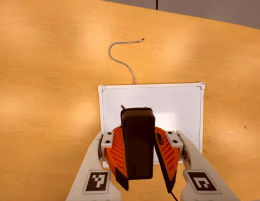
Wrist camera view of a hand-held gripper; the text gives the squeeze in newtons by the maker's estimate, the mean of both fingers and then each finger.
{"total": 8.6, "left": 8.5, "right": 8.7}